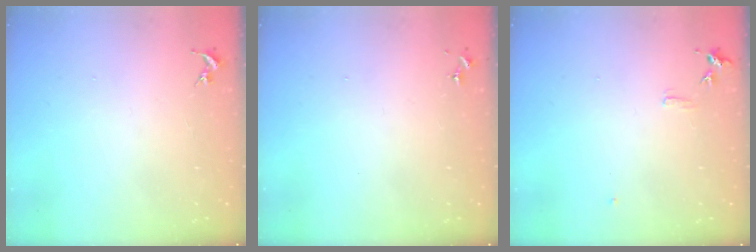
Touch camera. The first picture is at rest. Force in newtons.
{"total": 0.0}
{"total": 5.6, "press": 5.5, "slide": 0.7}